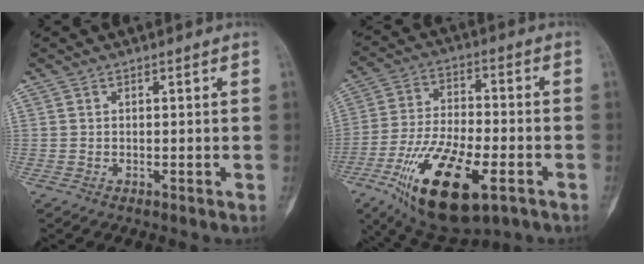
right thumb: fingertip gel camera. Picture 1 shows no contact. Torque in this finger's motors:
{"motor_torque": [0.97, 0.73, 1.75, -1.02, 0.50]}